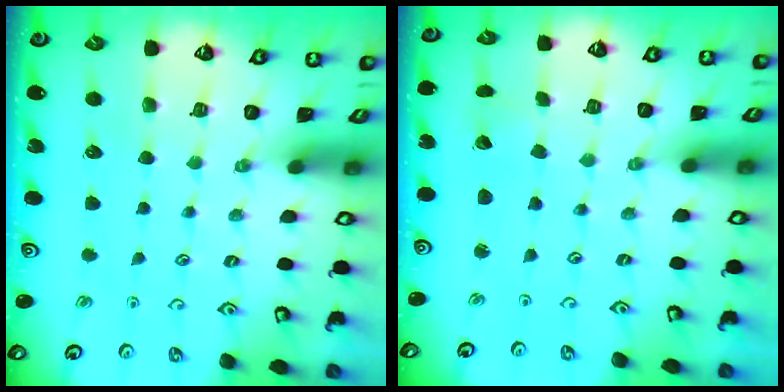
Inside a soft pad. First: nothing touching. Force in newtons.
{"total": 1.0, "press": 1.0, "slide": 0.1}